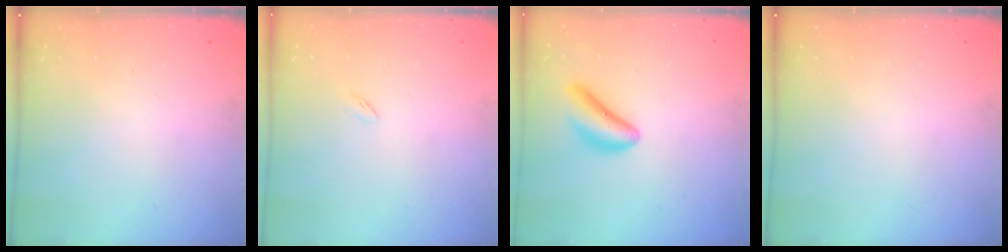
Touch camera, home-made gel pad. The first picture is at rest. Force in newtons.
{"total": 1.7, "press": 1.5, "slide": 0.6}
{"total": 9.5, "press": 9.4, "slide": 0.5}
{"total": 0.0}